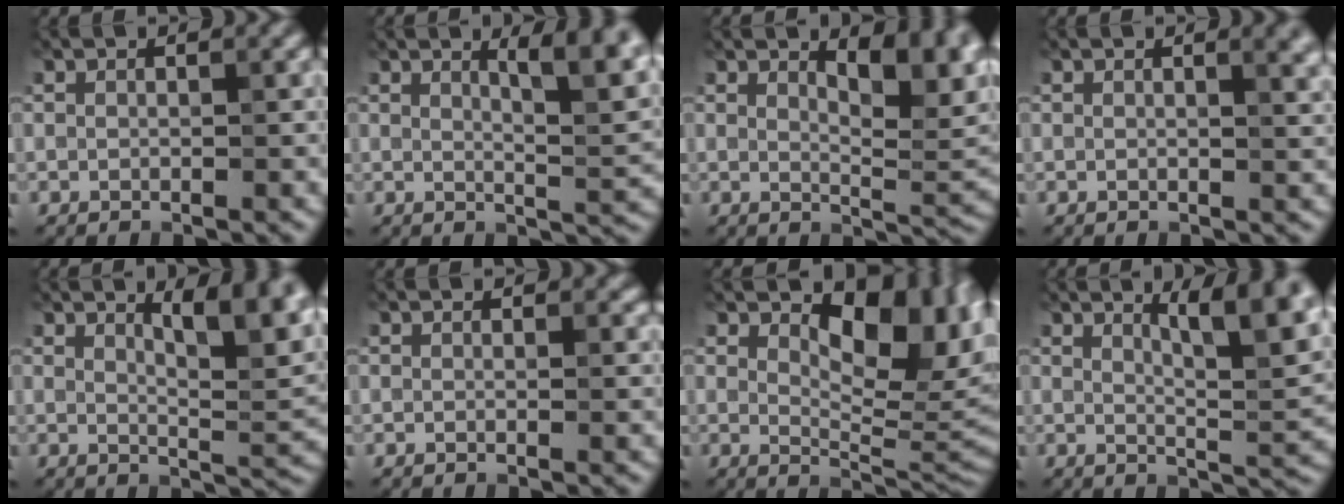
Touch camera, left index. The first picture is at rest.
{"total": 5.8, "force": [3.1, 1.4, 4.8], "torque": [-0.055, 0.004, 0.048]}
{"total": 6.5, "force": [3.0, 2.3, 5.3], "torque": [-0.070, -0.005, 0.050]}
{"total": 2.0, "force": [1.1, 0.5, 1.6], "torque": [-0.019, -0.001, 0.018]}
{"total": 6.5, "force": [3.3, 1.7, 5.3], "torque": [-0.065, 0.000, 0.054]}
{"total": 0.6, "force": [0.5, 0.3, 0.2], "torque": [-0.004, 0.000, 0.006]}
{"total": 8.7, "force": [3.0, 4.4, 6.8], "torque": [-0.094, -0.011, 0.048]}
{"total": 7.2, "force": [3.8, 1.5, 5.9], "torque": [-0.074, 0.003, 0.064]}